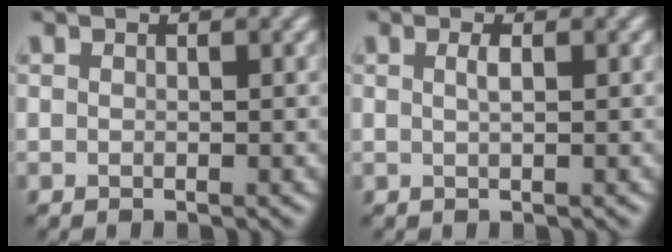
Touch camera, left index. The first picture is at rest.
{"total": 1.2, "force": [0.3, 0.4, 1.1], "torque": [-0.017, 0.005, 0.003]}